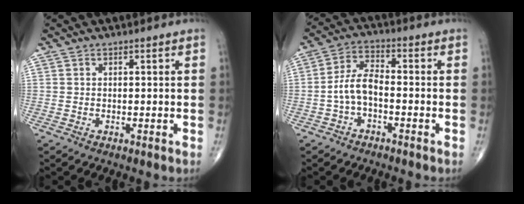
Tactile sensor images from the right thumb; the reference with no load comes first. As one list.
[{"total": 6.3, "force": [-1.8, 3.1, 5.1], "torque": [-0.102, 0.028, -0.042]}]